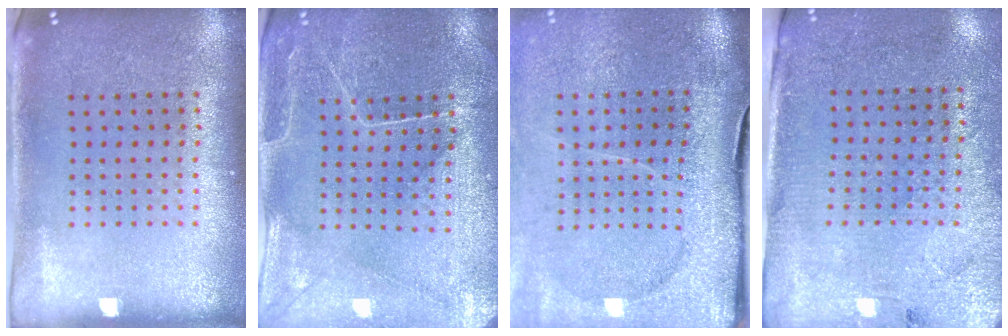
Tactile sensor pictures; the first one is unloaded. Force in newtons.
{"total": 0.7, "press": 0.5, "slide": 0.4}
{"total": 4.4, "press": 3.5, "slide": 2.6}
{"total": 2.8, "press": 2.6, "slide": 1.2}